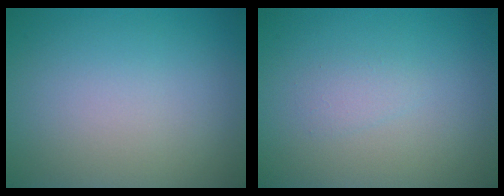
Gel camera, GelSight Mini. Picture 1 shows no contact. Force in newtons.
{"total": 1.0, "press": 1.0, "slide": 0.0}